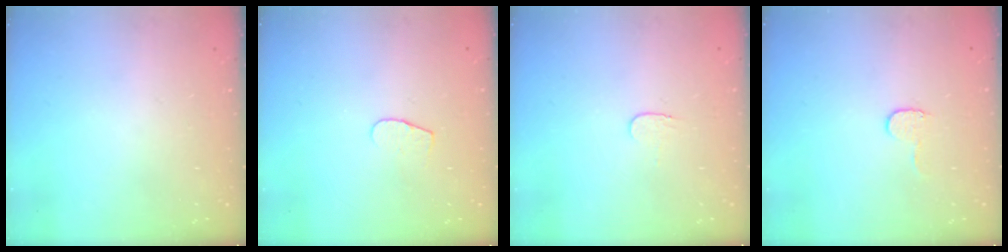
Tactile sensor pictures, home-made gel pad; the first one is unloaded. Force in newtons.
{"total": 4.6, "press": 4.6, "slide": 0.4}
{"total": 3.7, "press": 3.7, "slide": 0.4}
{"total": 5.2, "press": 5.1, "slide": 0.5}